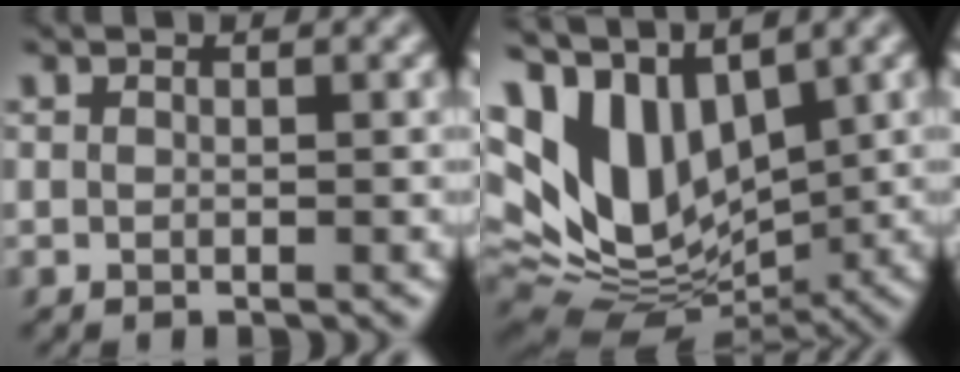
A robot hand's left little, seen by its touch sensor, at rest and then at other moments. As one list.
[{"total": 11.7, "force": [3.5, 7.1, 8.6], "torque": [-0.187, 0.003, 0.065]}]